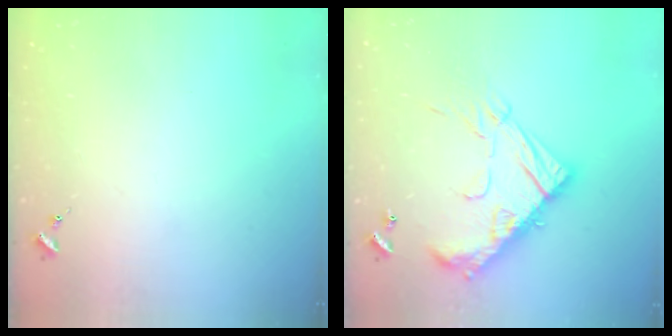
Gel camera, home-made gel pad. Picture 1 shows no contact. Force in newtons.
{"total": 21.7, "press": 21.6, "slide": 1.9}